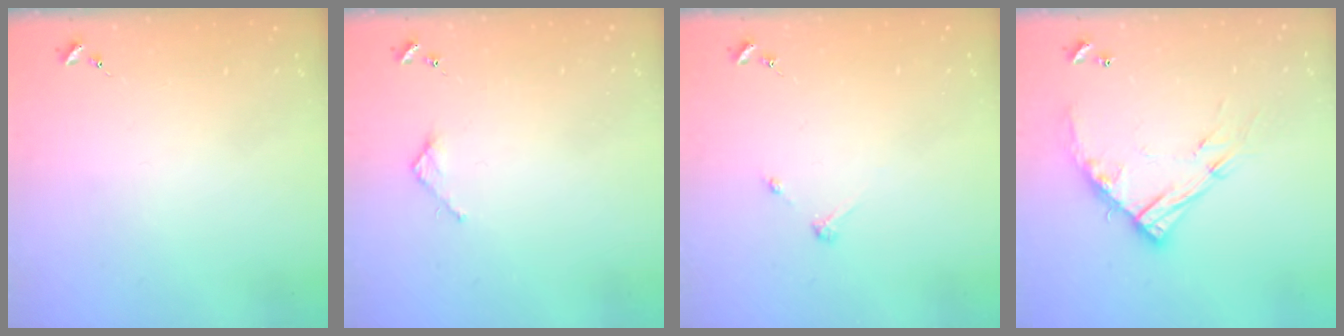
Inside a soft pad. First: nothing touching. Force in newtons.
{"total": 2.7, "press": 2.7, "slide": 0.2}
{"total": 2.7, "press": 2.7, "slide": 0.3}
{"total": 13.8, "press": 13.8, "slide": 1.0}